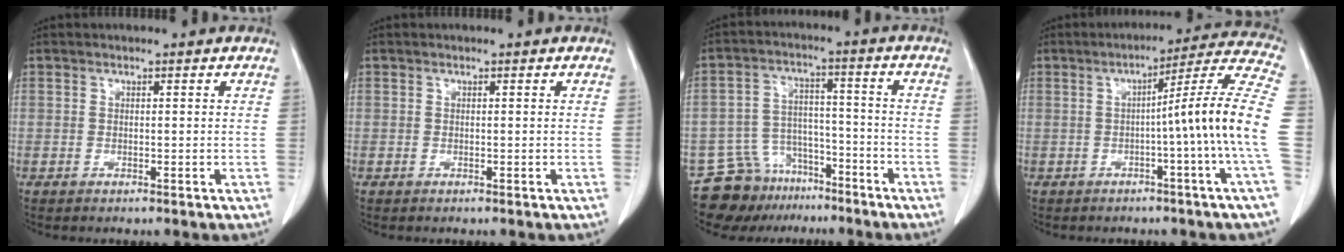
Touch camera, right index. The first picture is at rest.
{"total": 0.0}
{"total": 10.0, "force": [-8.0, 5.8, 1.1], "torque": [-0.018, 0.040, -0.130]}
{"total": 13.4, "force": [-1.9, -2.9, 12.9], "torque": [-0.161, 0.011, -0.034]}